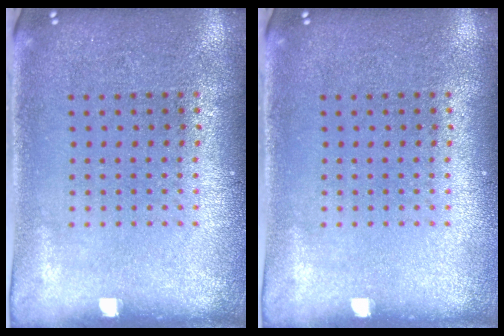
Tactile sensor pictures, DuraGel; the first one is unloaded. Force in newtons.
{"total": 0.0}